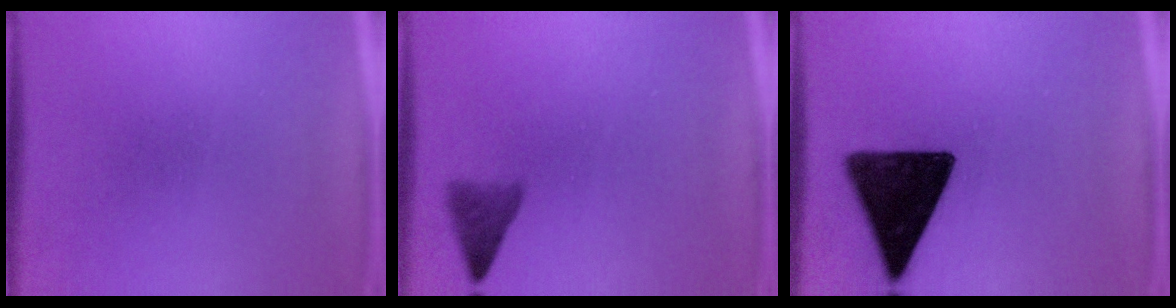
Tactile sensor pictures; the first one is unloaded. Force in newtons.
{"total": 2.6}
{"total": 15.0}